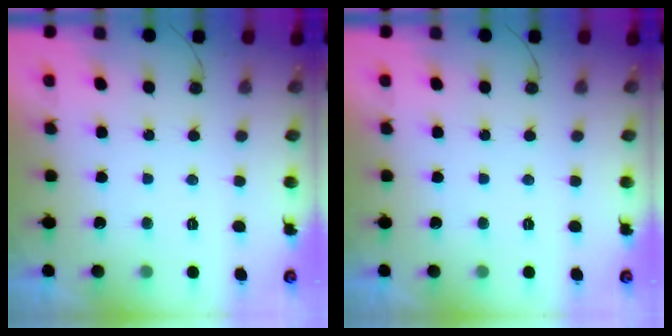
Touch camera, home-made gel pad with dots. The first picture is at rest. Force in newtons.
{"total": 0.0}